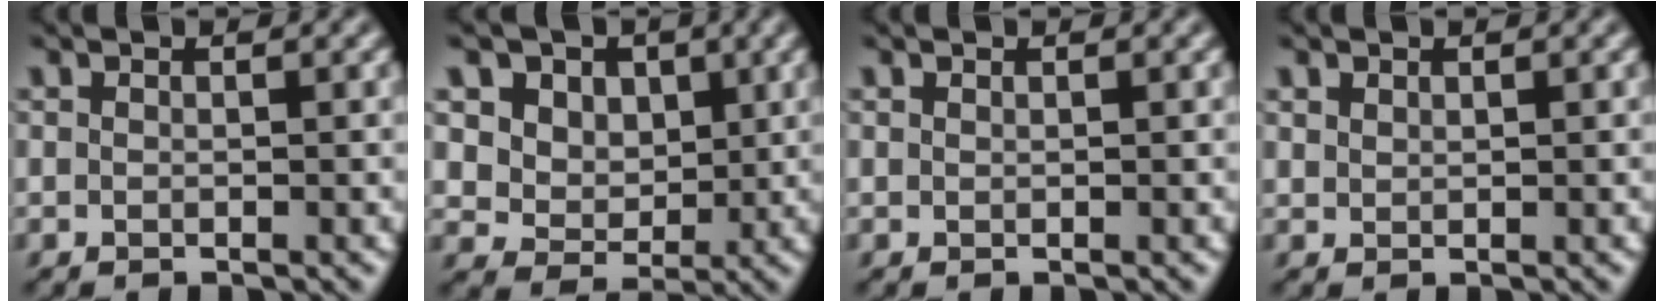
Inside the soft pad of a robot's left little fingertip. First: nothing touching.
{"total": 9.1, "force": [4.2, 6.8, 4.3], "torque": [-0.081, -0.002, 0.064]}
{"total": 0.0}
{"total": 0.7, "force": [0.6, 0.3, 0.1], "torque": [-0.006, 0.000, 0.016]}